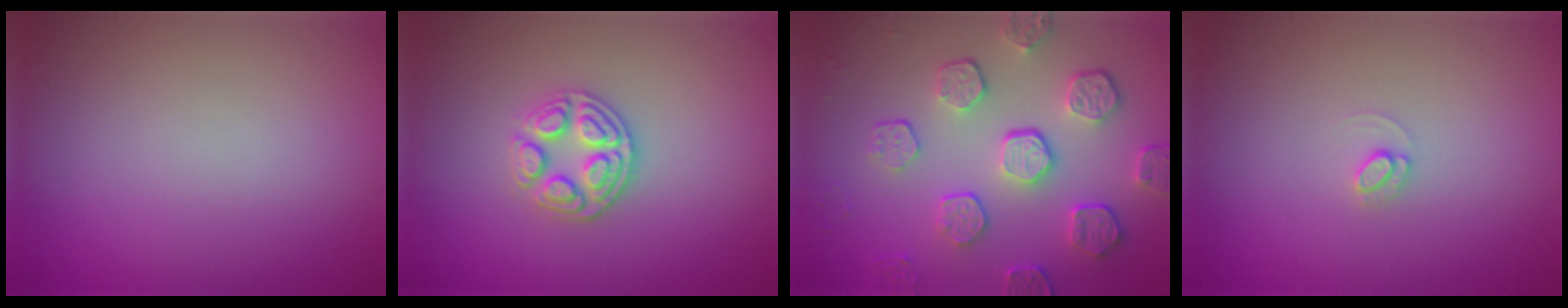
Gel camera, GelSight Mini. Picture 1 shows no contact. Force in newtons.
{"total": 3.4, "press": 3.0, "slide": 1.5}
{"total": 5.6, "press": 4.2, "slide": 3.7}
{"total": 0.9, "press": 0.9, "slide": 0.1}